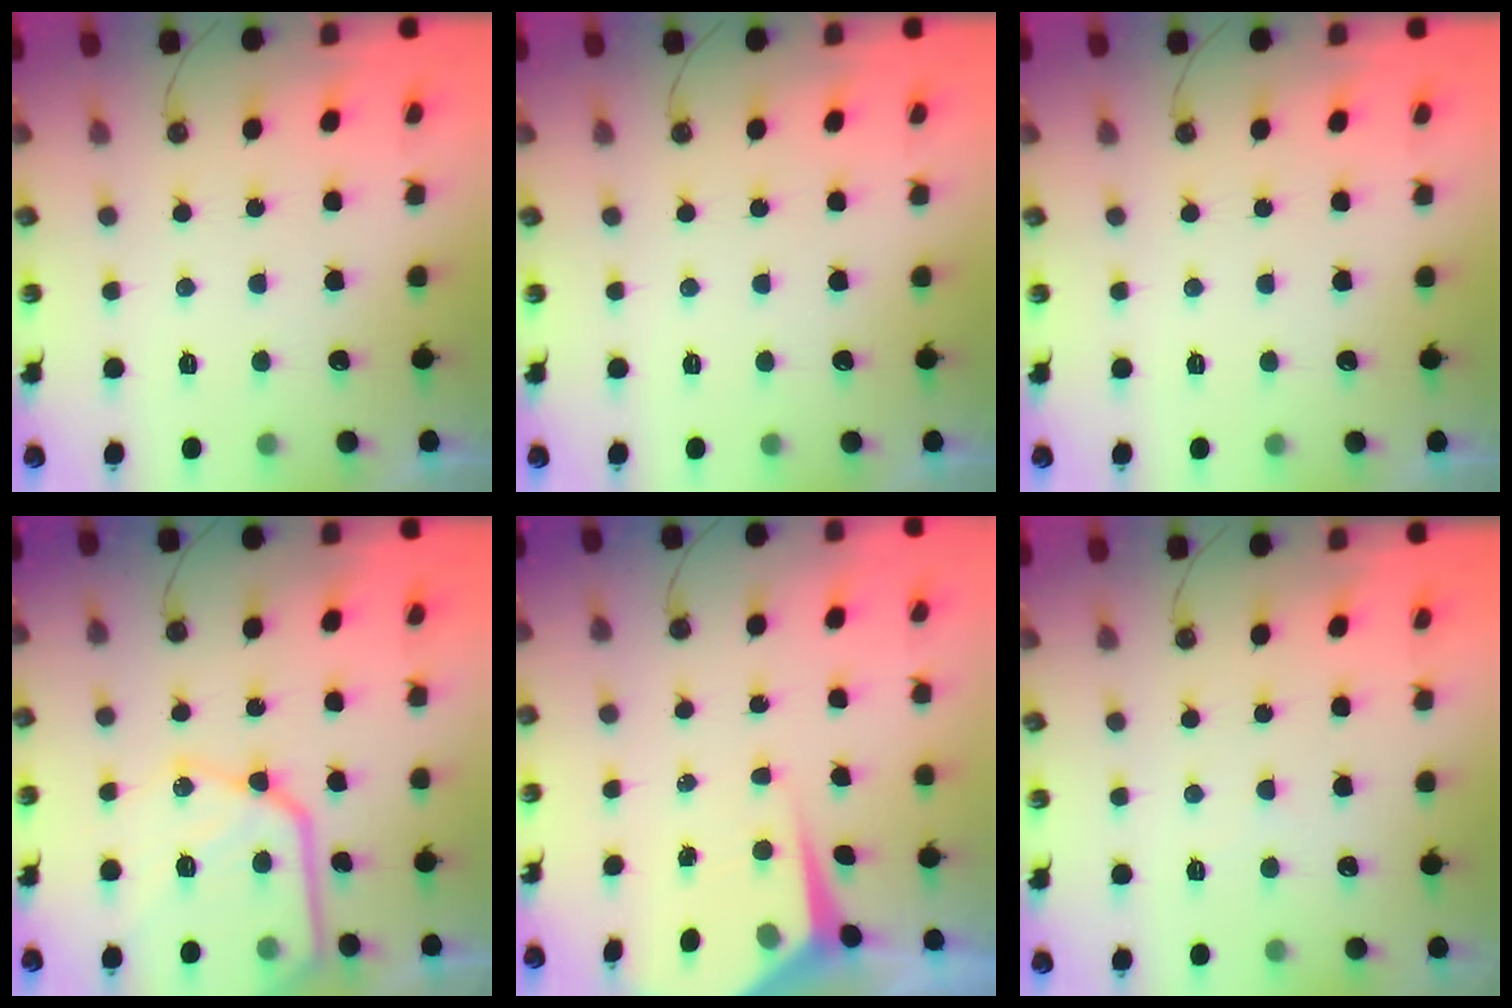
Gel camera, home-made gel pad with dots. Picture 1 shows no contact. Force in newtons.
{"total": 0.0}
{"total": 0.0}
{"total": 19.7, "press": 19.6, "slide": 2.1}
{"total": 5.8, "press": 5.8, "slide": 0.5}
{"total": 1.9, "press": 1.9, "slide": 0.3}